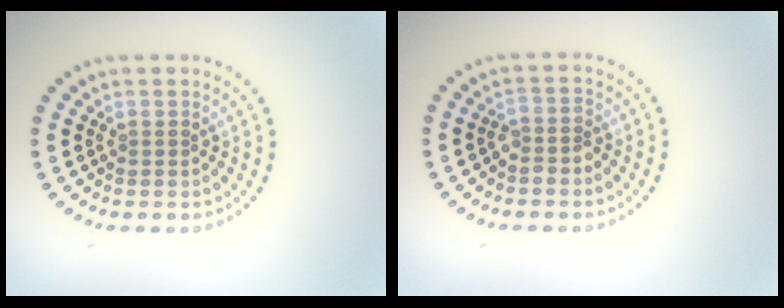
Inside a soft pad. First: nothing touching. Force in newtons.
{"total": 1.7, "press": 1.4, "slide": 1.0}